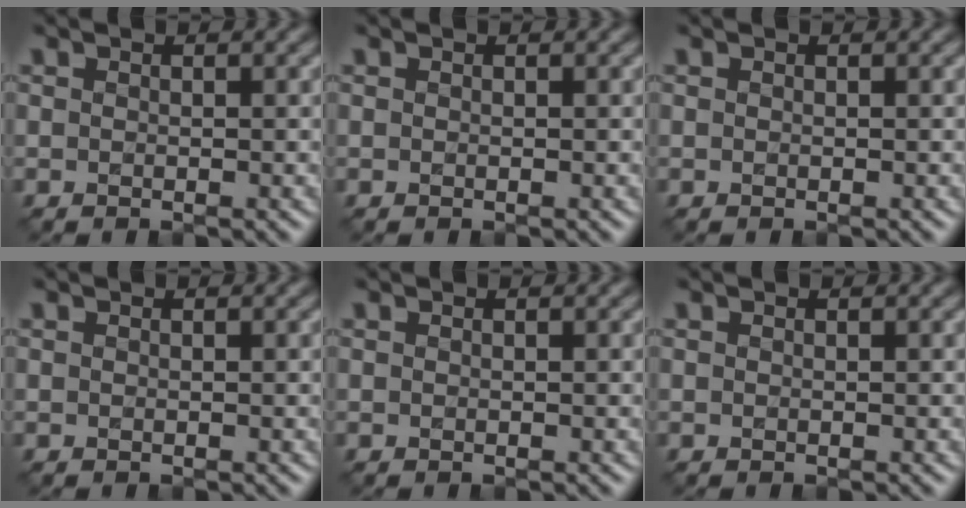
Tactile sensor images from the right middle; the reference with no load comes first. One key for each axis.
{"total": 0.0}
{"total": 0.0}
{"total": 0.0}
{"total": 0.0}
{"total": 0.0}